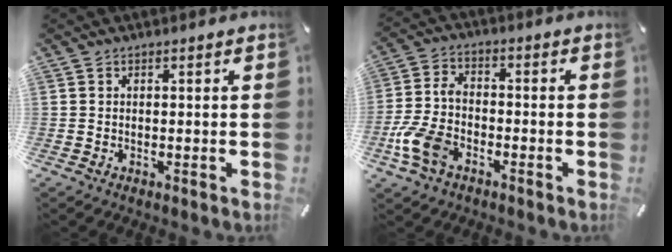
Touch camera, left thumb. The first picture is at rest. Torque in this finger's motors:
{"motor_torque": [-0.43, 0.97, 1.22, 0.46, 0.53]}